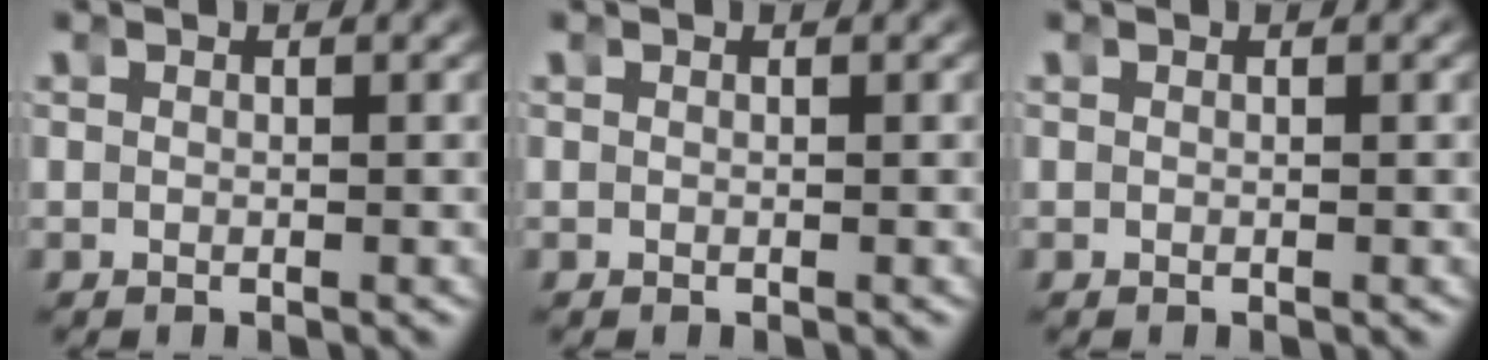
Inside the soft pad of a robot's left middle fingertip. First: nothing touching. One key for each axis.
{"total": 0.0}
{"total": 0.0}